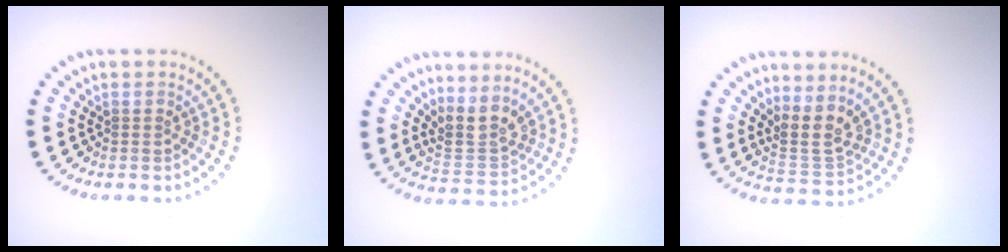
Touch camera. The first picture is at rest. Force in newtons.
{"total": 3.2, "press": 2.6, "slide": 1.9}
{"total": 3.2, "press": 2.4, "slide": 2.1}